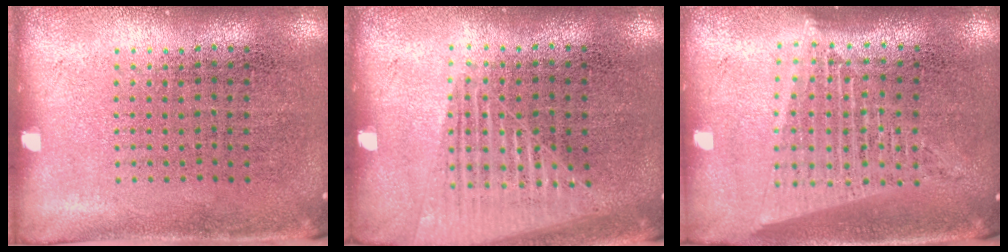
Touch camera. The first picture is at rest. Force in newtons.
{"total": 1.5, "press": 1.5, "slide": 0.4}
{"total": 1.8, "press": 1.6, "slide": 0.8}